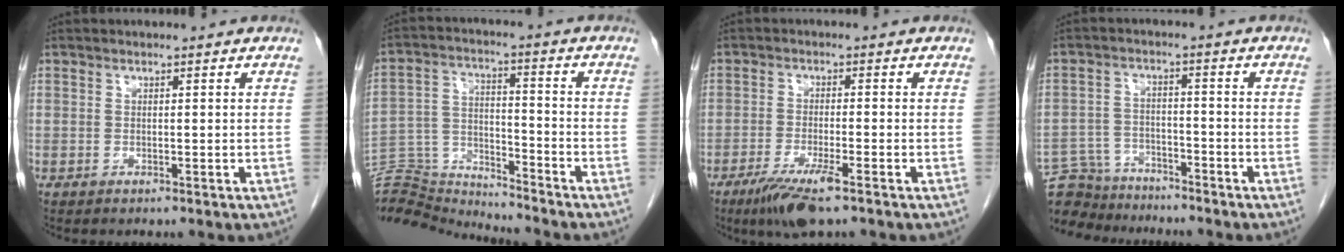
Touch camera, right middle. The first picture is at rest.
{"total": 14.1, "force": [-14.0, 0.7, 0.4], "torque": [-0.015, 0.031, -0.248]}
{"total": 6.6, "force": [-4.2, 0.5, 5.1], "torque": [-0.100, -0.017, -0.073]}
{"total": 9.4, "force": [-8.7, 3.4, 0.5], "torque": [-0.015, 0.018, -0.147]}